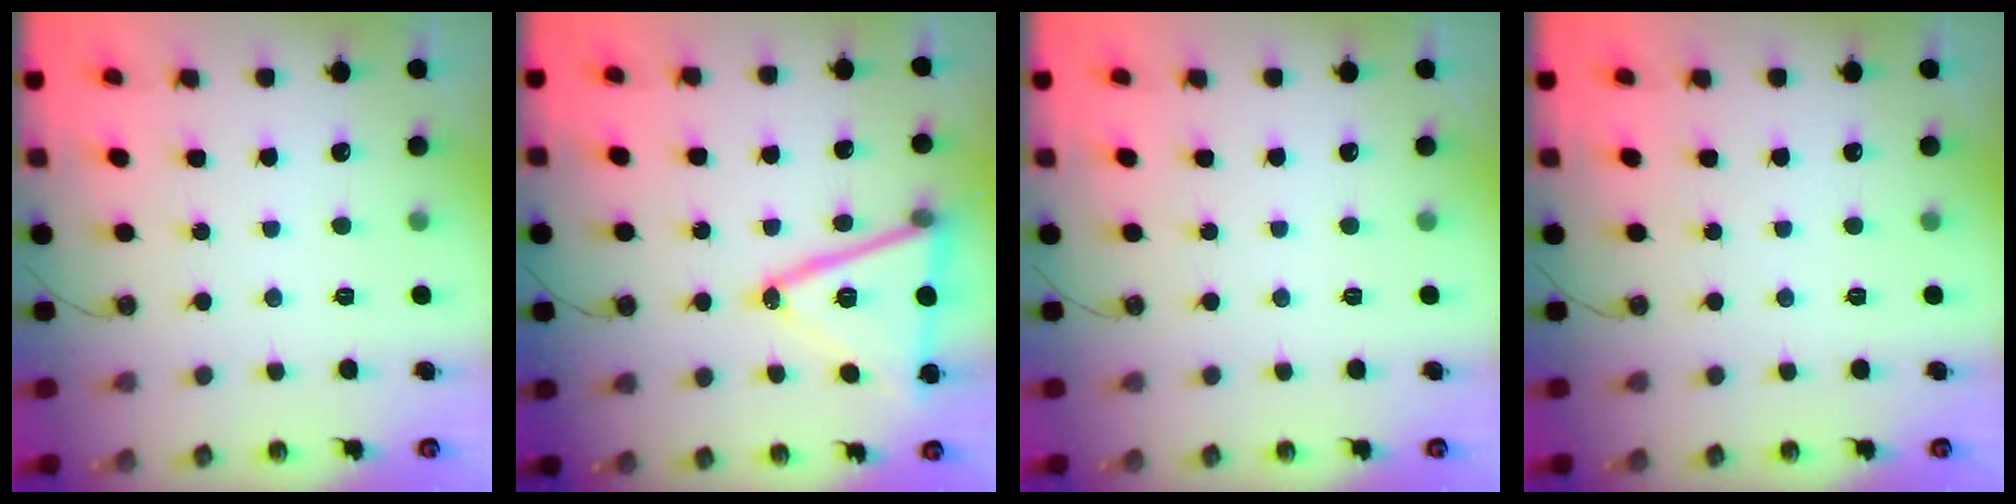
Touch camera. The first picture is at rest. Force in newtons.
{"total": 18.5, "press": 18.2, "slide": 3.4}
{"total": 0.0}
{"total": 0.0}